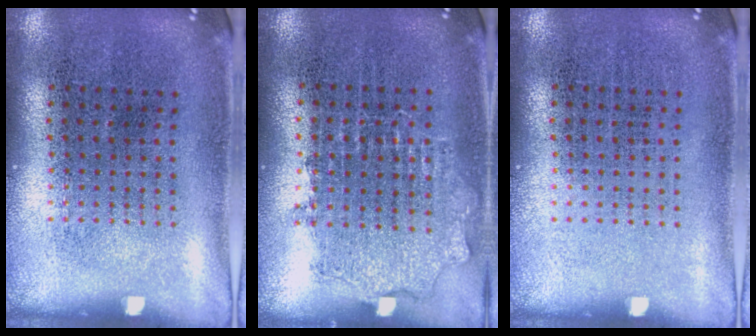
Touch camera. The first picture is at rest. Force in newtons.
{"total": 0.9, "press": 0.8, "slide": 0.3}
{"total": 0.0}